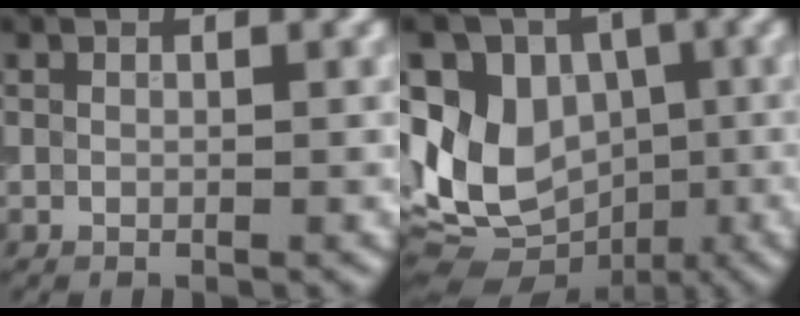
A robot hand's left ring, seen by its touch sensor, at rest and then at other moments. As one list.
[{"total": 11.3, "force": [-0.5, 8.9, 7.1], "torque": [-0.129, 0.011, -0.013]}]